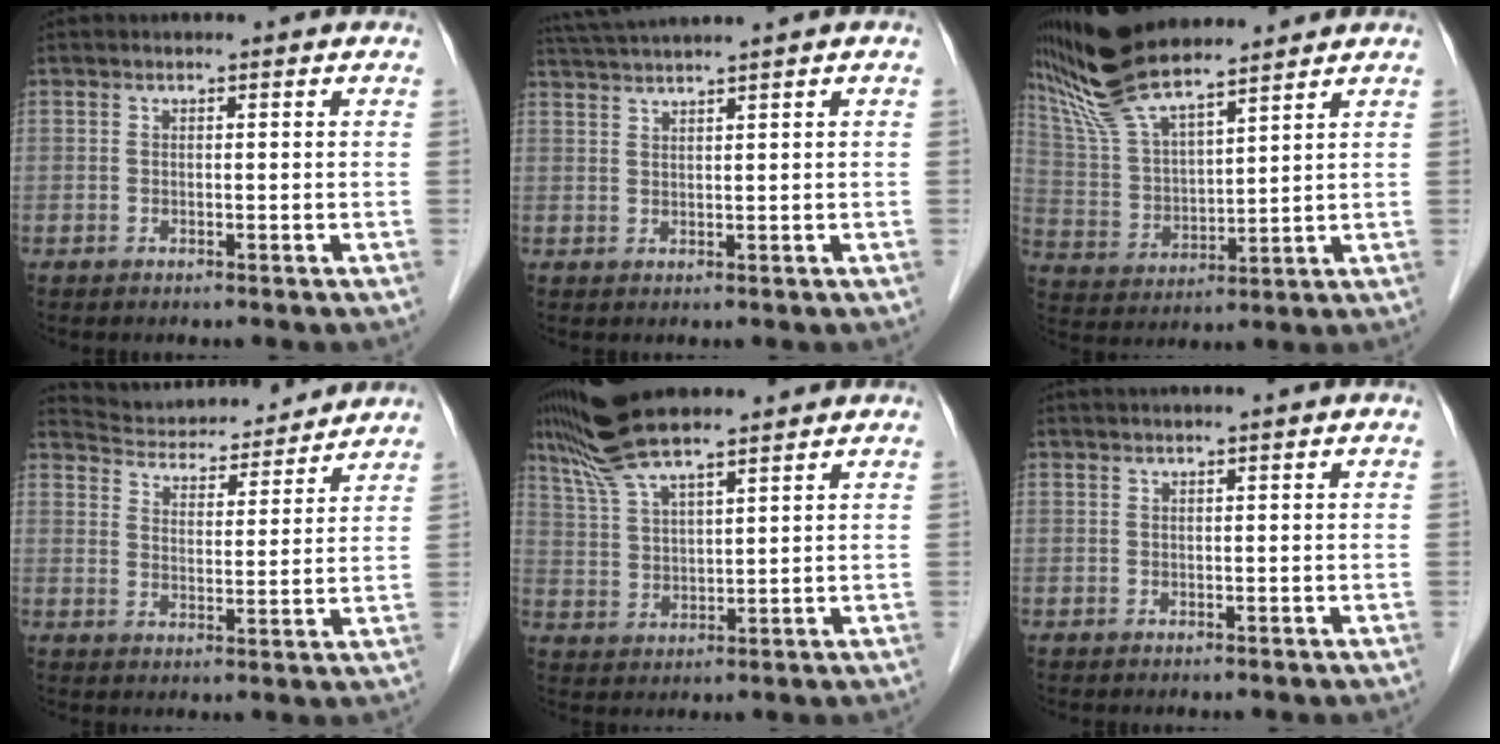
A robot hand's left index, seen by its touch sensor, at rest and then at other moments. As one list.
[{"total": 5.1, "force": [4.4, -1.6, 2.0], "torque": [-0.038, 0.014, 0.087]}, {"total": 14.2, "force": [12.1, 2.6, 7.0], "torque": [-0.150, 0.013, 0.238]}, {"total": 14.7, "force": [14.2, 2.6, 3.1], "torque": [-0.047, 0.009, 0.208]}, {"total": 10.9, "force": [9.0, 1.7, 5.8], "torque": [-0.118, 0.026, 0.173]}, {"total": 1.9, "force": [1.5, -0.6, 1.0], "torque": [-0.013, 0.007, 0.032]}]